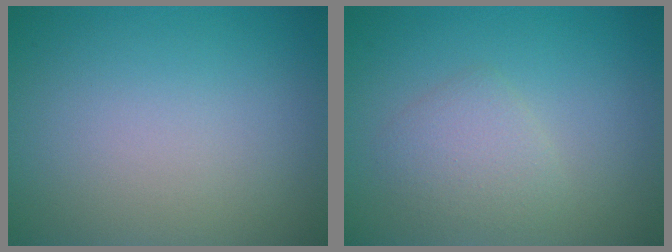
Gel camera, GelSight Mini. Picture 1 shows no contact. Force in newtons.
{"total": 2.2, "press": 2.2, "slide": 0.1}